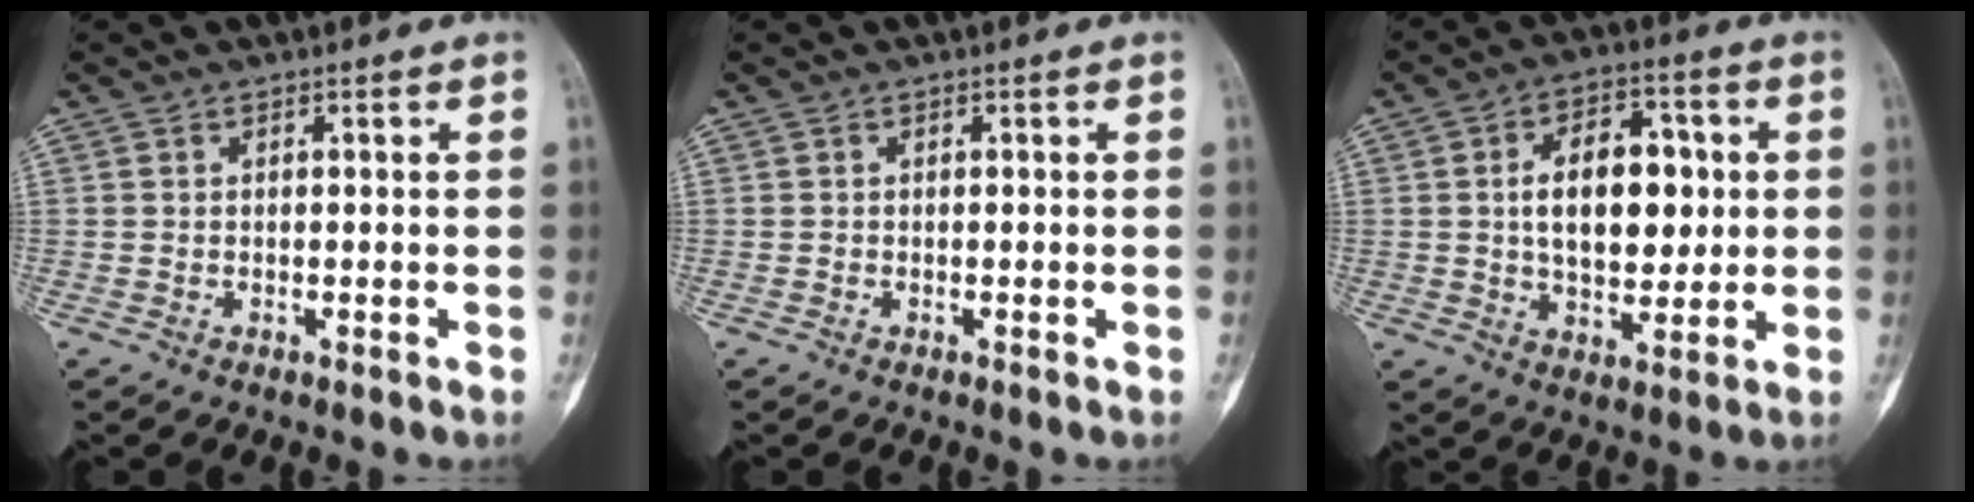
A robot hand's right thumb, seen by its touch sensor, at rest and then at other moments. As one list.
[{"total": 0.0}, {"total": 13.5, "force": [1.4, 8.0, 10.7], "torque": [-0.132, 0.005, 0.023]}]